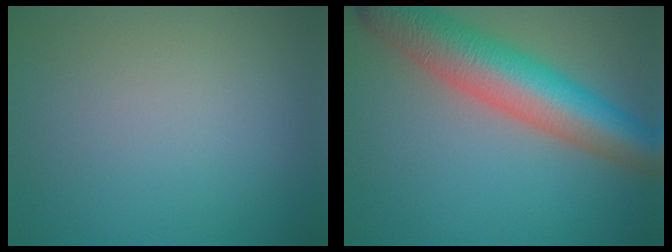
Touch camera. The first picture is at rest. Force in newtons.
{"total": 10.3, "press": 10.3, "slide": 0.4}